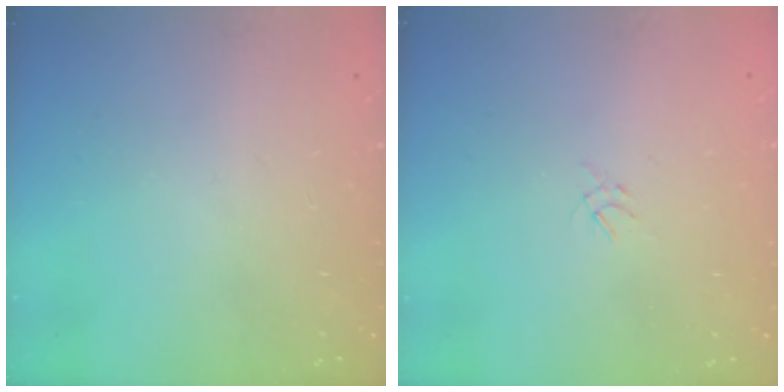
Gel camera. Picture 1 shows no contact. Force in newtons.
{"total": 1.2, "press": 1.1, "slide": 0.5}